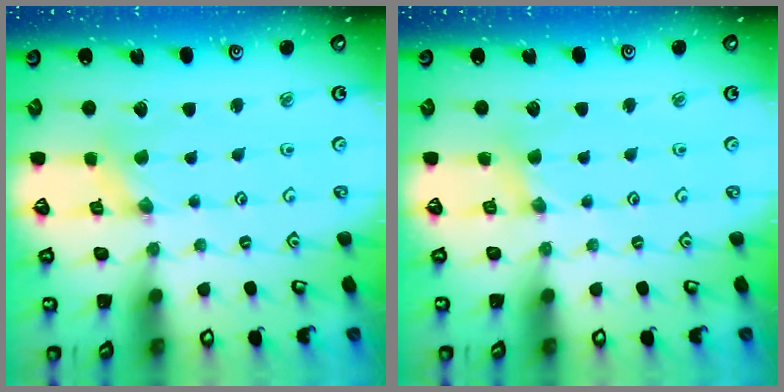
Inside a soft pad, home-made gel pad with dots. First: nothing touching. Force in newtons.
{"total": 2.1, "press": 2.1, "slide": 0.4}